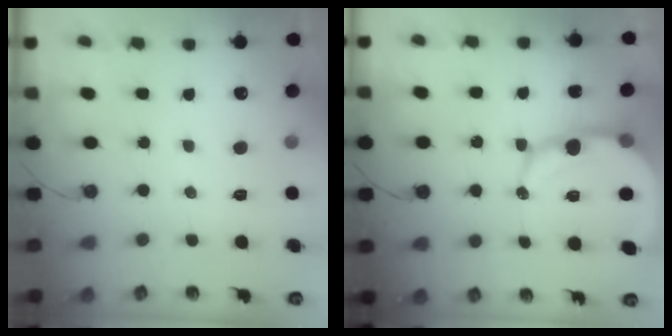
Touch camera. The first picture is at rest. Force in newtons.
{"total": 12.1, "press": 12.0, "slide": 1.7}